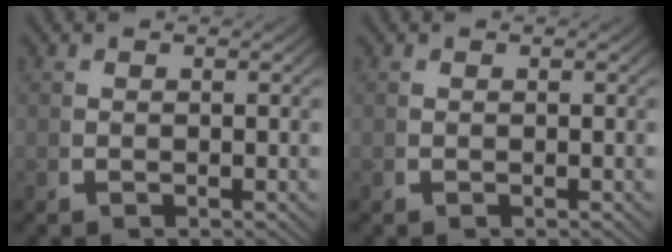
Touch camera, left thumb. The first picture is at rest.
{"total": 0.0}